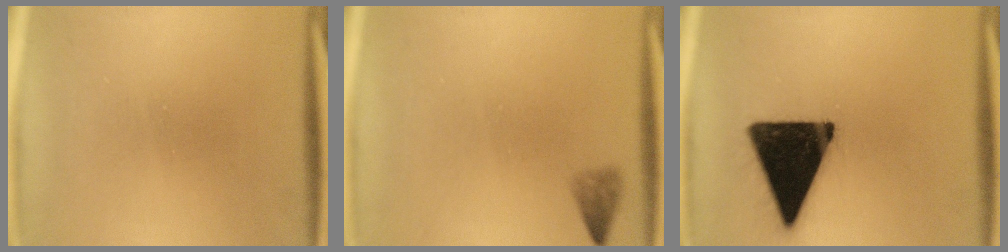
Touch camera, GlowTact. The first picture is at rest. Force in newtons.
{"total": 2.1}
{"total": 18.1}